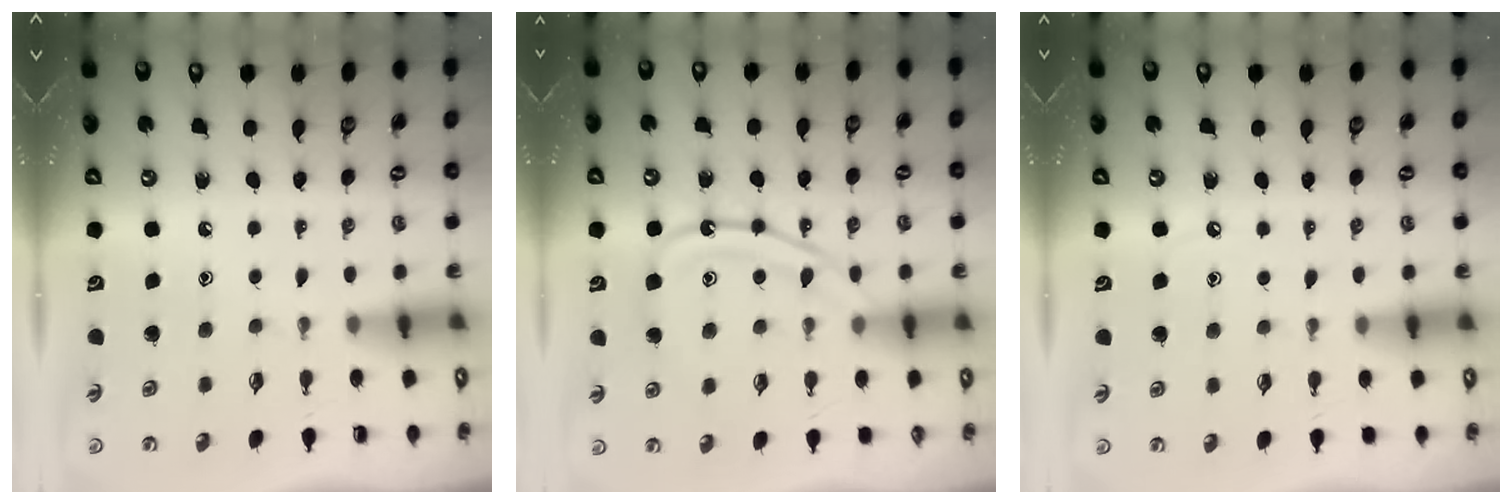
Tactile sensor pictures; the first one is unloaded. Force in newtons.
{"total": 12.5, "press": 12.5, "slide": 1.1}
{"total": 3.4, "press": 3.3, "slide": 0.5}